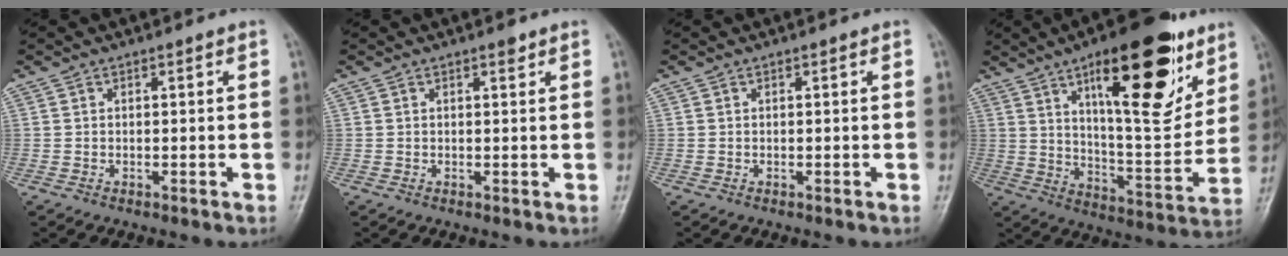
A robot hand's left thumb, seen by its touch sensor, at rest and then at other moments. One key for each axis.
{"total": 1.0, "fx": 0.7, "fy": 0.4, "fz": 0.6, "tx": -0.007, "ty": -0.004, "tz": 0.010}
{"total": 0.0}
{"total": 24.3, "fx": 12.4, "fy": 8.5, "fz": 19.1, "tx": -0.245, "ty": -0.055, "tz": 0.197}